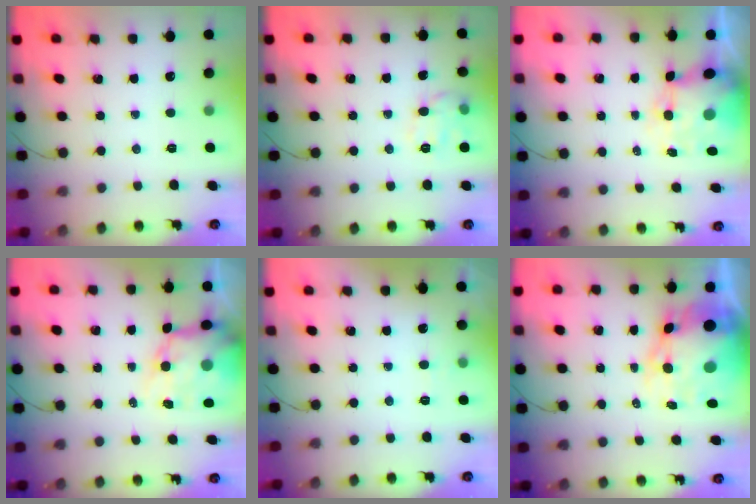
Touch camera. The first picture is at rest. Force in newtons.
{"total": 9.4, "press": 9.3, "slide": 0.9}
{"total": 8.5, "press": 8.2, "slide": 2.2}
{"total": 10.2, "press": 9.7, "slide": 3.1}
{"total": 4.4, "press": 4.3, "slide": 1.2}
{"total": 16.3, "press": 15.8, "slide": 3.8}